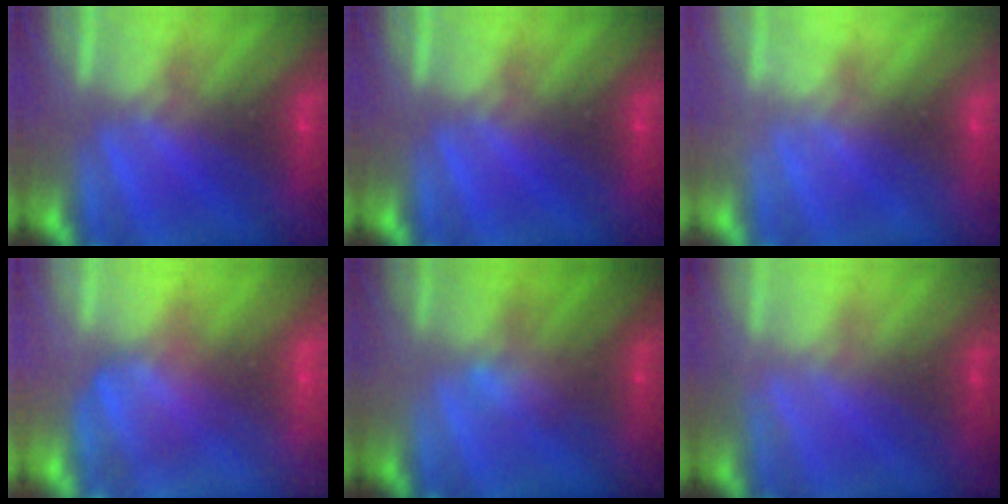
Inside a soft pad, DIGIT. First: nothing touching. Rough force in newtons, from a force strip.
{"total": 0.0}
{"total": 2.2}
{"total": 3.3}
{"total": 2.6}
{"total": 2.4}